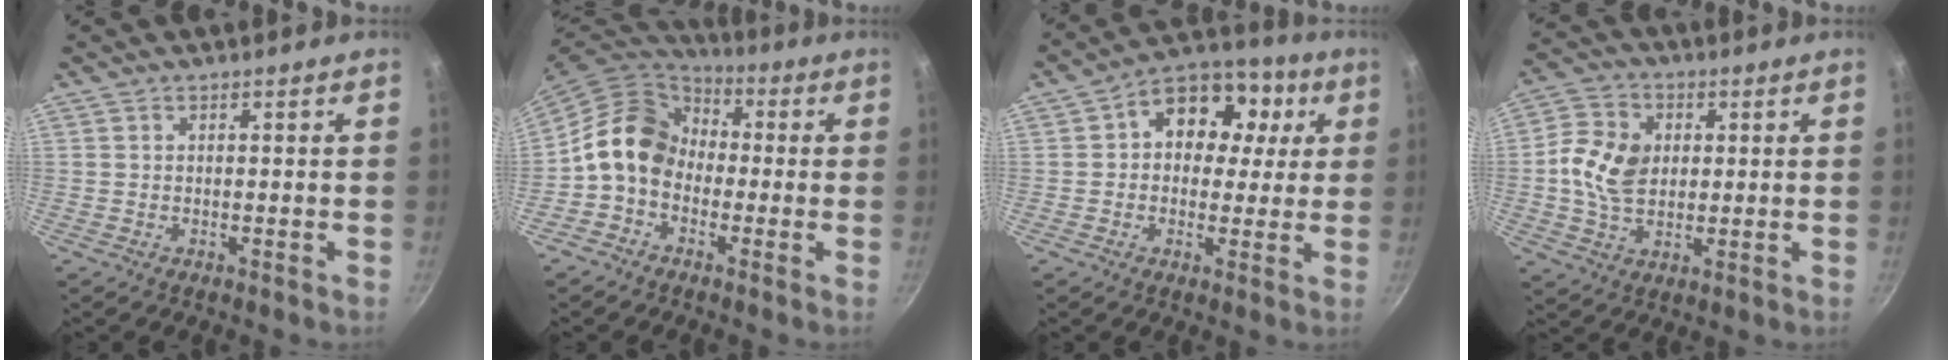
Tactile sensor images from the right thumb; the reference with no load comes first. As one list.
[{"total": 13.0, "force": [-1.2, 10.5, 7.6], "torque": [-0.101, 0.043, -0.047]}, {"total": 14.0, "force": [3.1, 10.9, 8.2], "torque": [-0.084, 0.019, 0.027]}, {"total": 10.9, "force": [1.0, 8.2, 7.1], "torque": [-0.115, 0.007, 0.008]}]